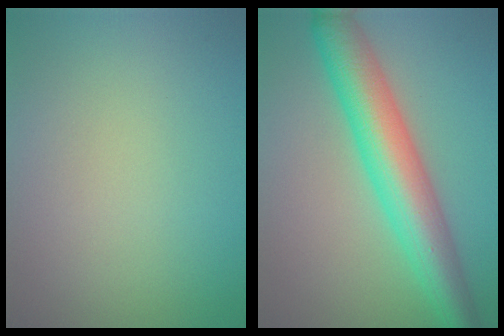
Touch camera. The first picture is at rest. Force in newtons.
{"total": 7.8, "press": 7.8, "slide": 0.1}